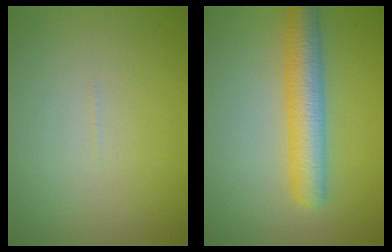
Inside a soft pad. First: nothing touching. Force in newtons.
{"total": 5.1, "press": 5.1, "slide": 0.1}